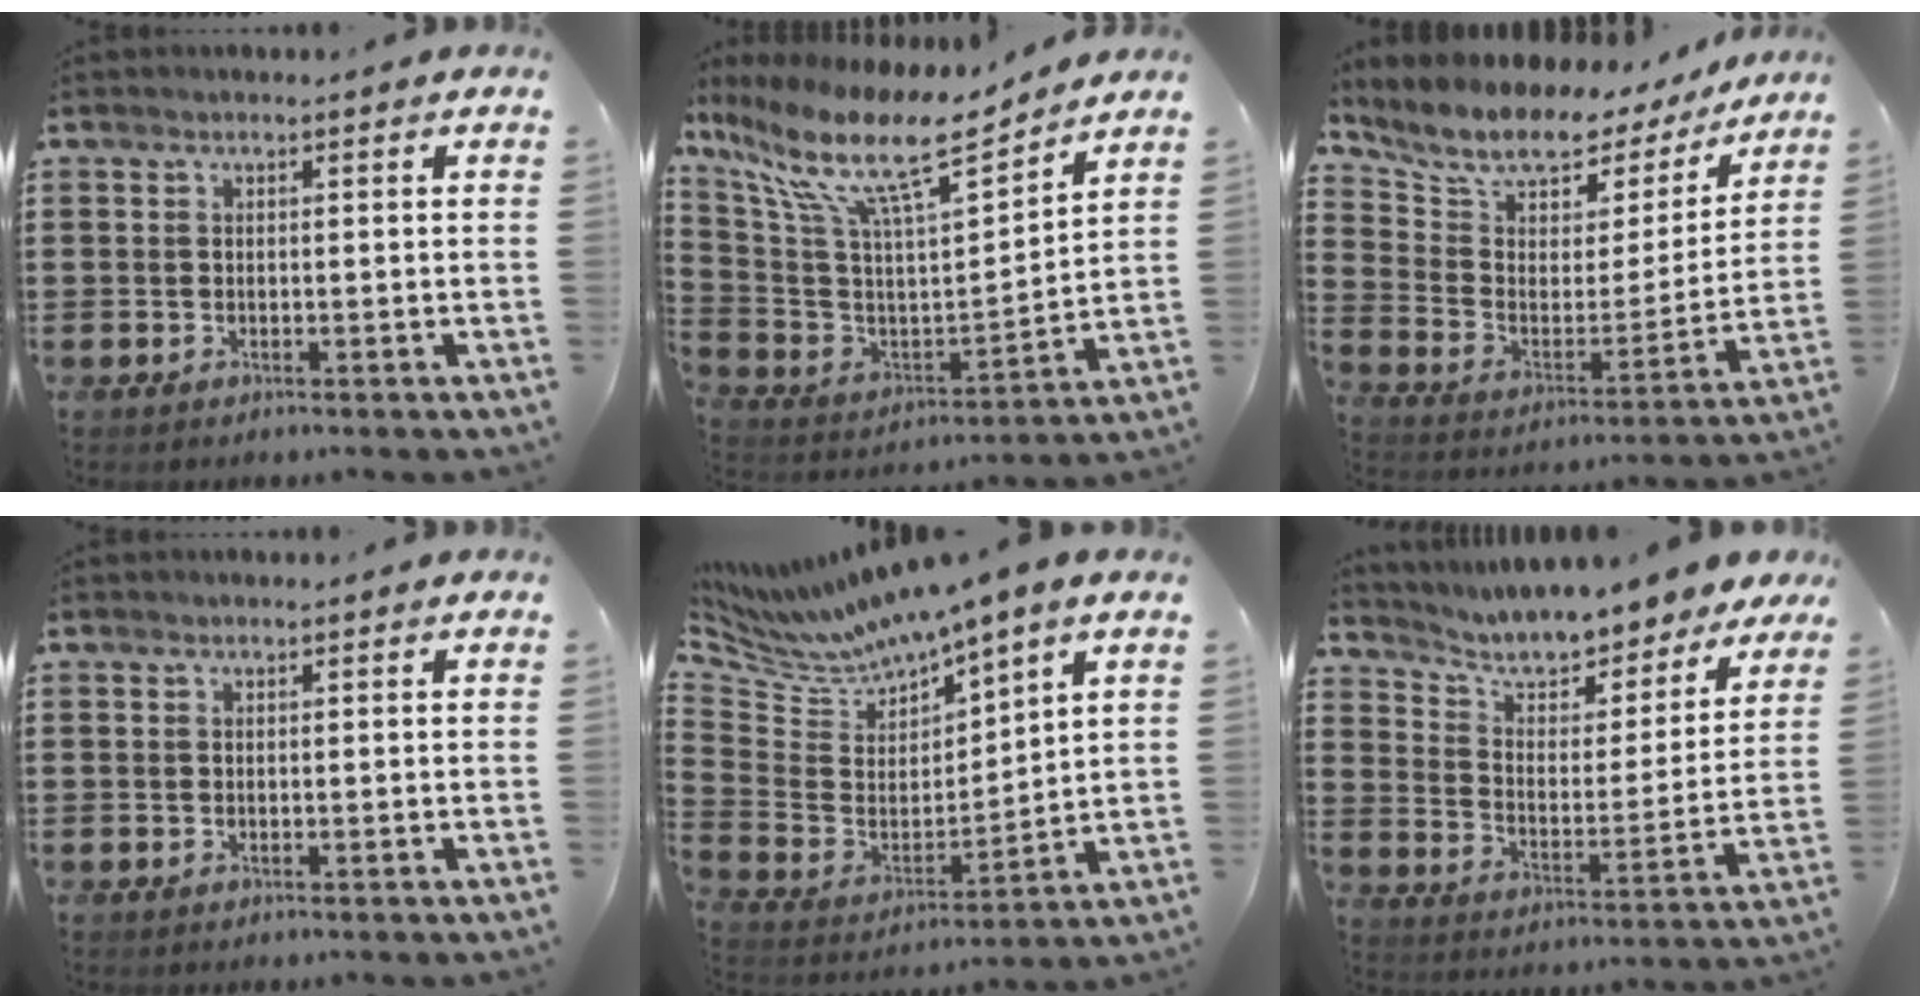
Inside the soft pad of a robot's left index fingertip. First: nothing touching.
{"total": 13.1, "force": [8.9, 2.3, 9.3], "torque": [-0.215, -0.057, 0.145]}
{"total": 9.2, "force": [8.1, 3.5, 2.8], "torque": [-0.077, -0.060, 0.133]}
{"total": 0.0}
{"total": 6.1, "force": [5.9, 0.9, 1.1], "torque": [-0.063, -0.050, 0.098]}
{"total": 6.3, "force": [6.2, 0.8, 1.3], "torque": [-0.059, -0.051, 0.103]}